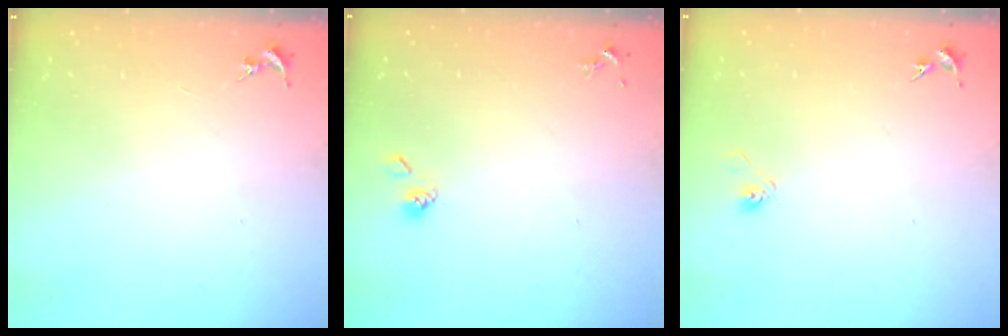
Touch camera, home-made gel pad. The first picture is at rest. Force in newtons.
{"total": 3.8, "press": 3.7, "slide": 0.8}
{"total": 3.8, "press": 3.7, "slide": 1.0}